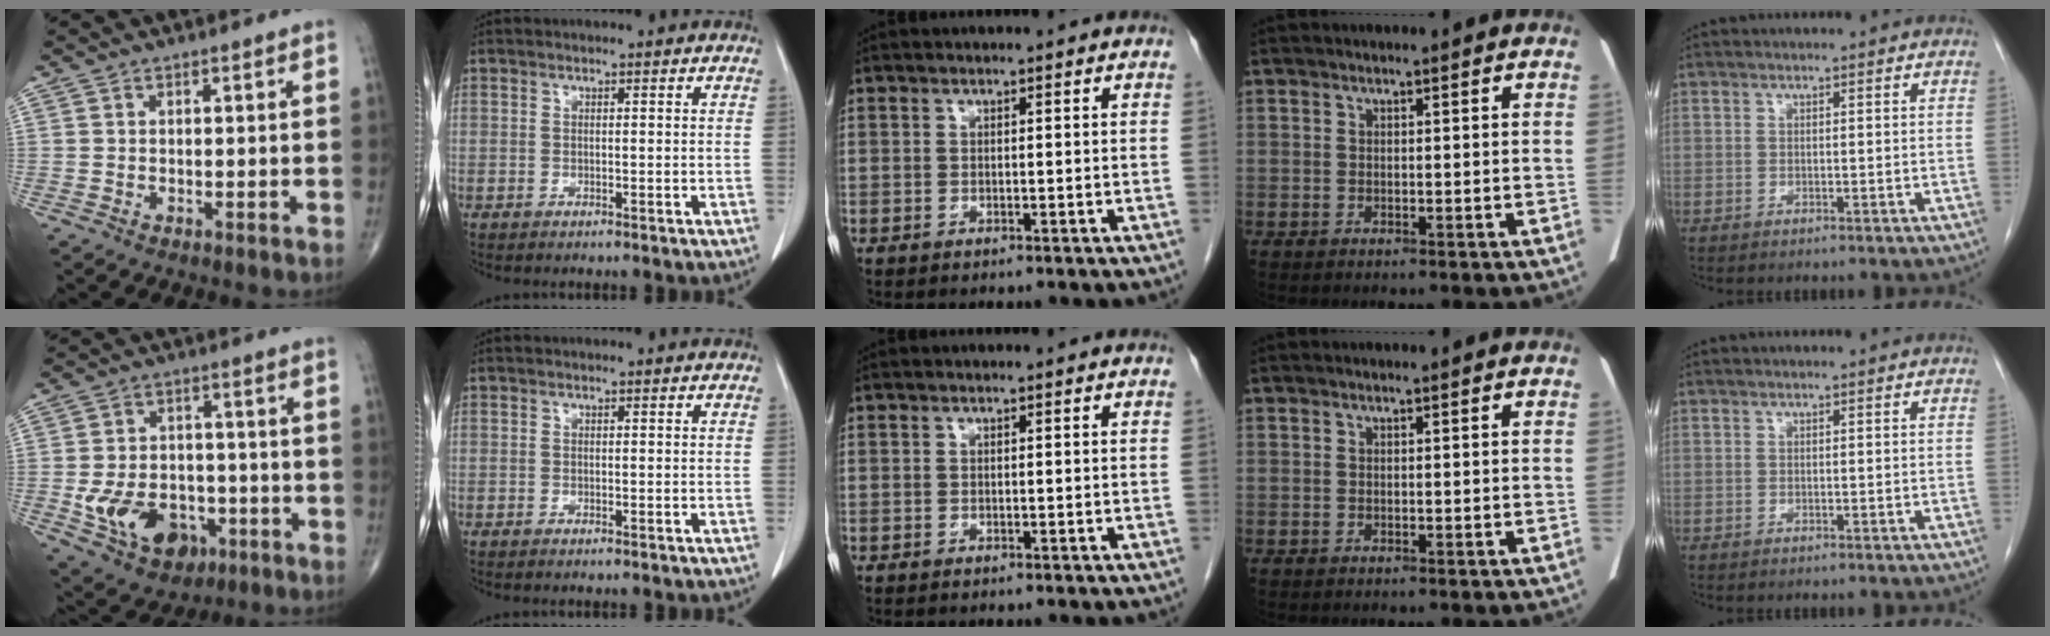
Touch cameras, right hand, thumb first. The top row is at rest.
{"thumb": {"total": 13.2, "force": [-4.3, 9.5, 8.1], "torque": [-0.113, 0.028, -0.056]}}